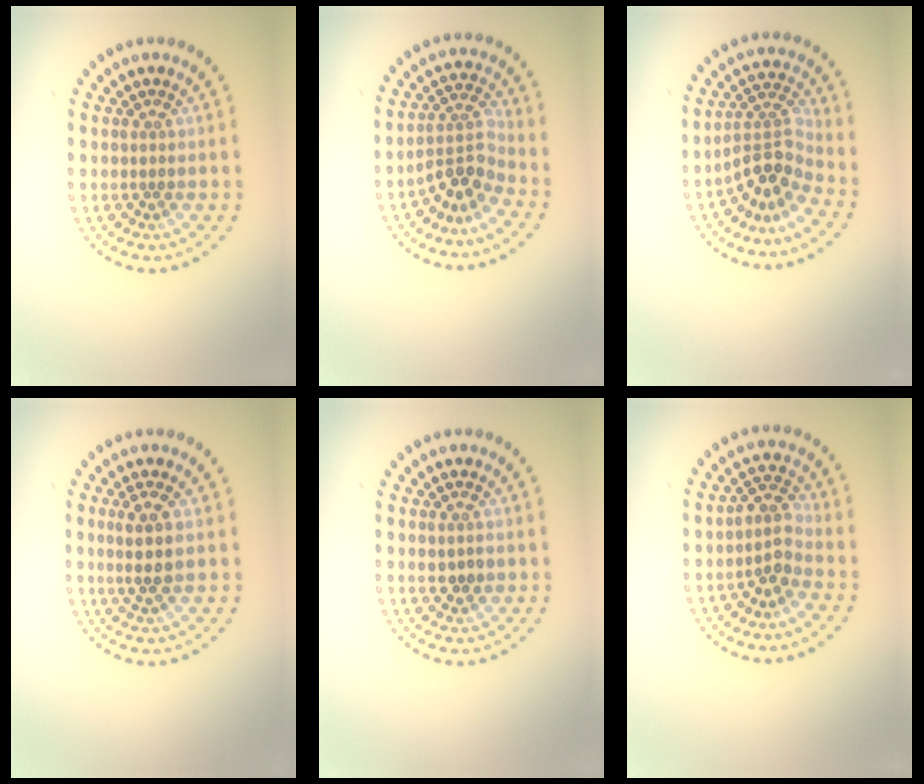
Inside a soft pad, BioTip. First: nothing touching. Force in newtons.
{"total": 3.2, "press": 2.3, "slide": 2.3}
{"total": 3.8, "press": 2.6, "slide": 2.8}
{"total": 2.6, "press": 2.3, "slide": 1.1}
{"total": 1.4, "press": 1.4, "slide": 0.2}
{"total": 2.5, "press": 2.0, "slide": 1.5}